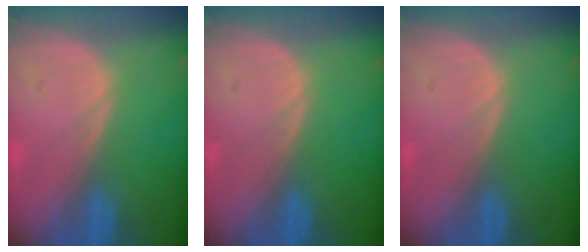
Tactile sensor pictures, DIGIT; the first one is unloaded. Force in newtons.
{"total": 0.0}
{"total": 0.0}